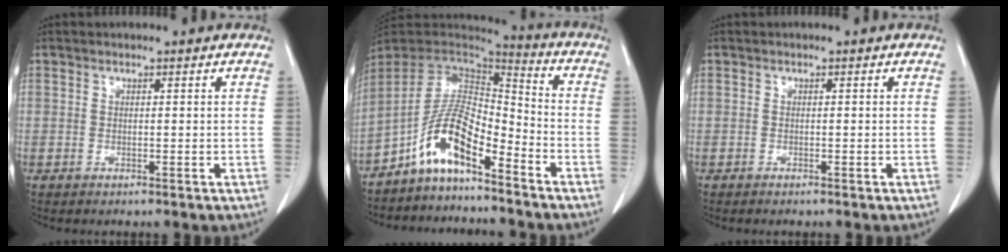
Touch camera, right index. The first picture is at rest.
{"total": 10.2, "force": [-6.5, 2.9, 7.3], "torque": [-0.149, 0.023, -0.123]}
{"total": 0.5, "force": [-0.4, 0.0, 0.3], "torque": [-0.010, -0.001, -0.008]}